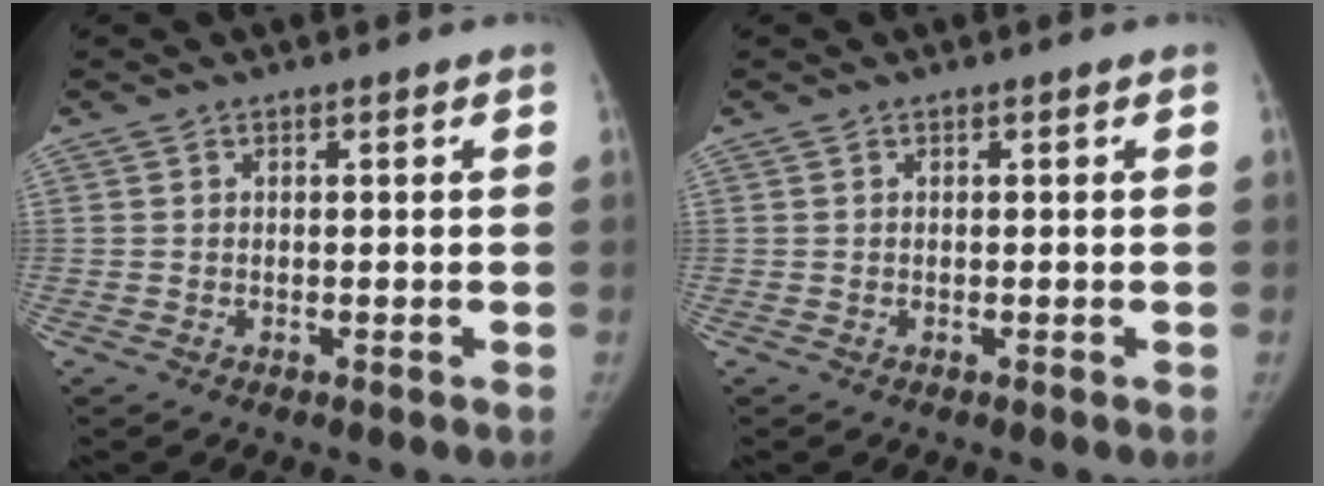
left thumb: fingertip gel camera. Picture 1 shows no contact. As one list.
[{"total": 0.0}]